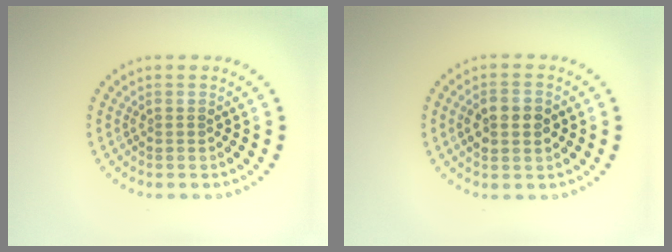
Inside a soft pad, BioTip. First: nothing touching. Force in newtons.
{"total": 3.6, "press": 3.6, "slide": 0.1}